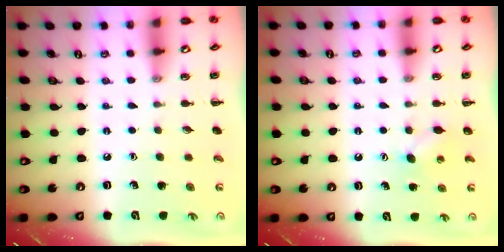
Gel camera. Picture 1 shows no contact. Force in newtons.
{"total": 4.9, "press": 4.7, "slide": 1.1}